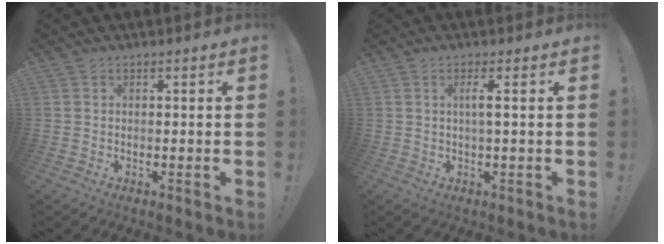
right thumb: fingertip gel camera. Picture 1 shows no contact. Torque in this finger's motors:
{"motor_torque": [0.18, -0.09, 0.14, 0.26, 0.00]}